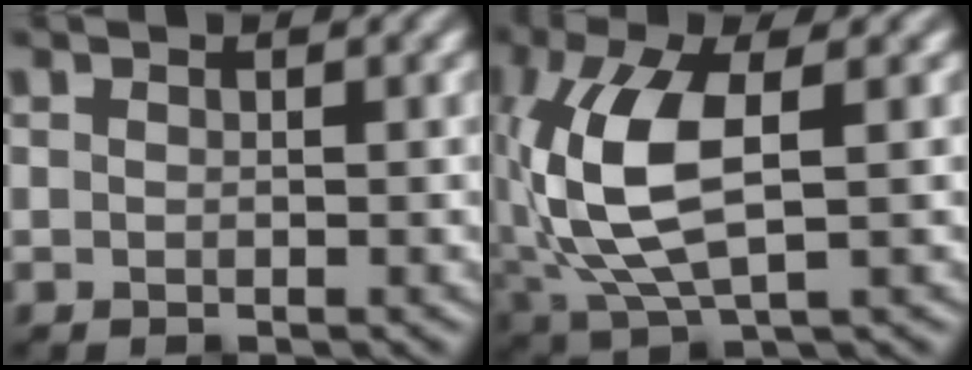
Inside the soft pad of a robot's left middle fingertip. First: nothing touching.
{"total": 8.4, "force": [0.3, 3.9, 7.4], "torque": [-0.175, 0.003, 0.009]}